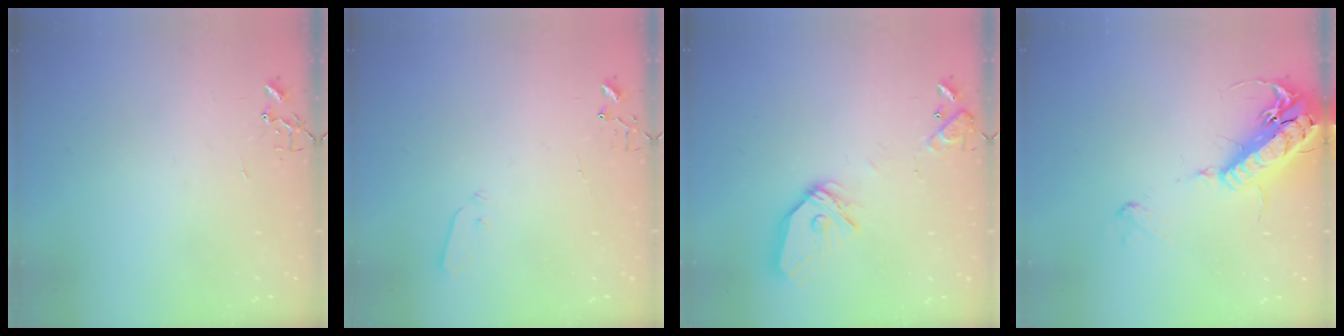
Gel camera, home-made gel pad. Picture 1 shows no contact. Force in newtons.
{"total": 3.6, "press": 3.6, "slide": 0.6}
{"total": 14.7, "press": 14.6, "slide": 1.9}
{"total": 19.9, "press": 19.5, "slide": 3.8}